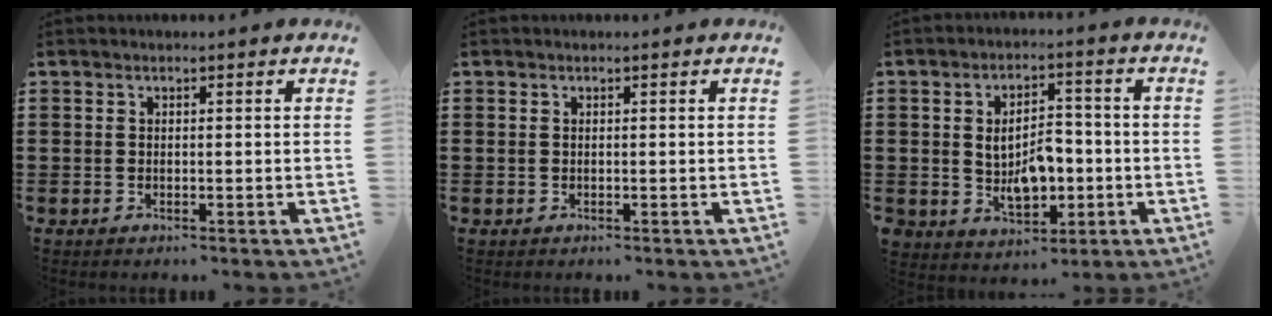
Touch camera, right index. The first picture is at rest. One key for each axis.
{"total": 0.0}
{"total": 6.9, "fx": -0.7, "fy": 4.7, "fz": 5.0, "tx": -0.081, "ty": 0.002, "tz": -0.017}